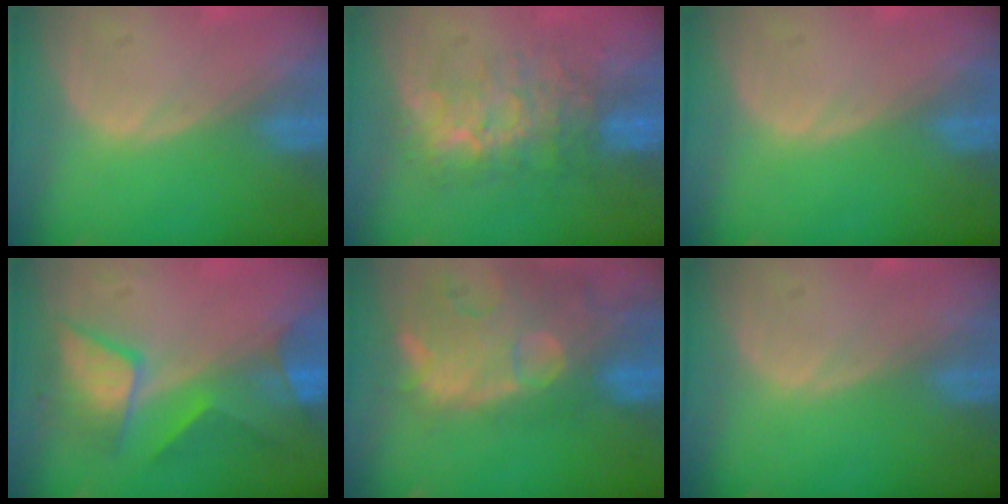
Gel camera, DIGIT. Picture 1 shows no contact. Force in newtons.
{"total": 8.1, "press": 7.8, "slide": 2.3}
{"total": 0.0}
{"total": 7.7, "press": 7.7, "slide": 0.7}
{"total": 14.6, "press": 11.8, "slide": 8.6}
{"total": 0.0}